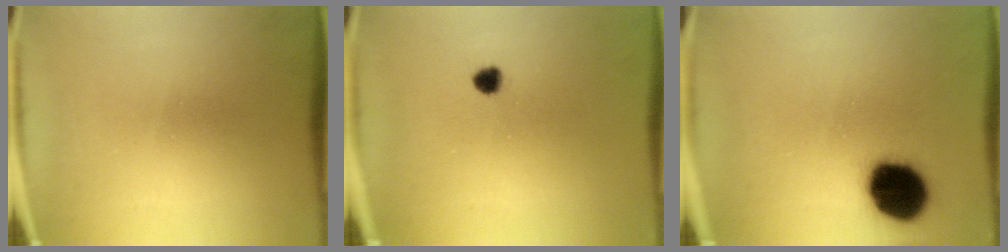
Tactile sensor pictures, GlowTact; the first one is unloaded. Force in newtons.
{"total": 1.9}
{"total": 14.8}